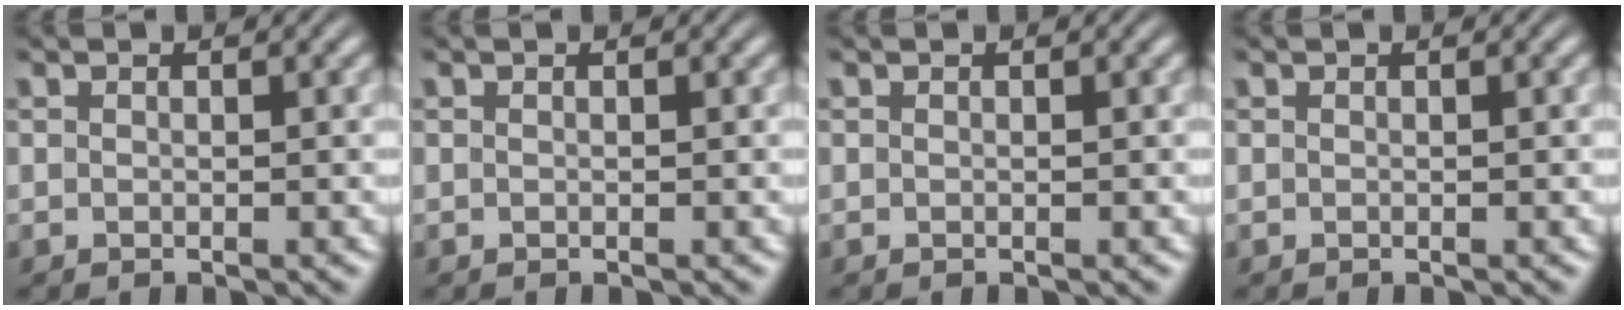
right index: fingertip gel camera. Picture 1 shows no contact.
{"total": 0.0}
{"total": 0.0}
{"total": 0.0}